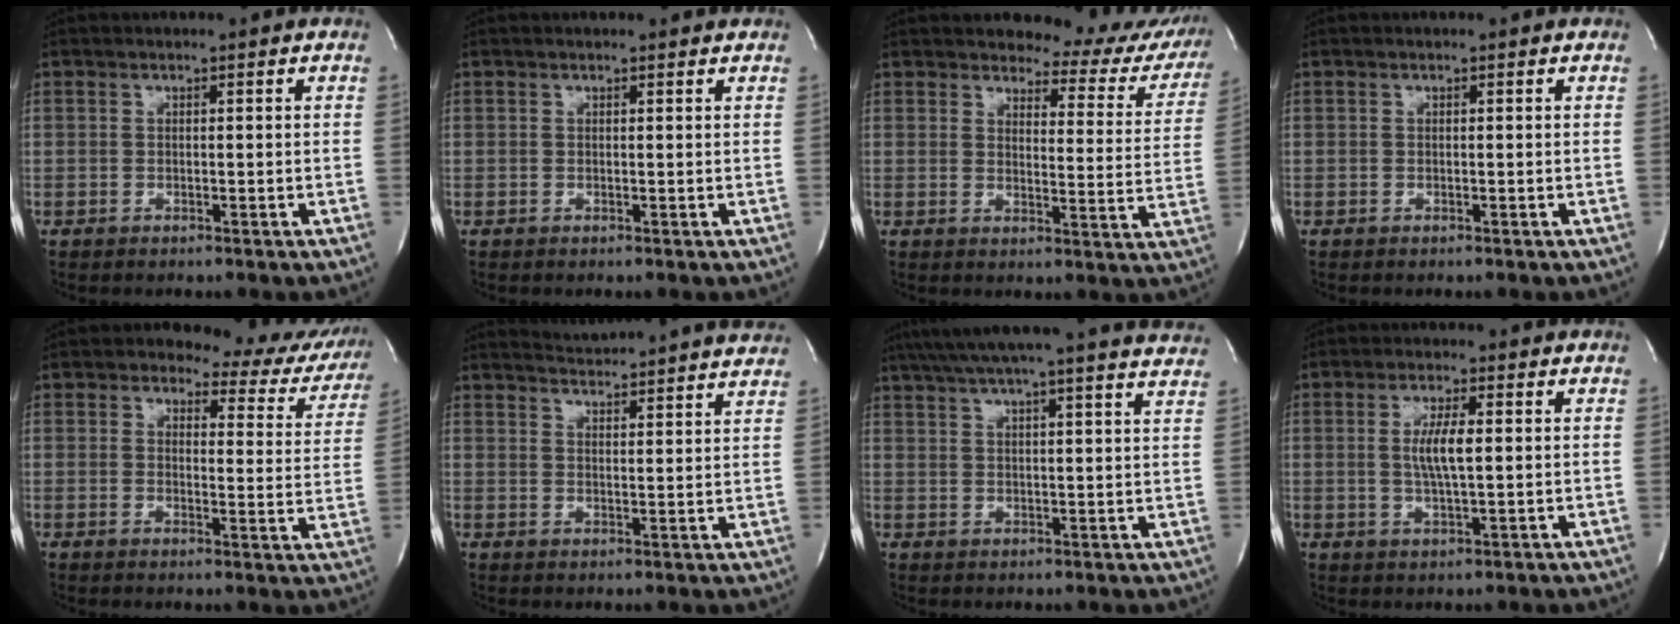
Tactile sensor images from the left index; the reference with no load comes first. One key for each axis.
{"total": 1.7, "fx": 1.7, "fy": 0.3, "fz": 0.3, "tx": -0.013, "ty": 0.005, "tz": 0.014}
{"total": 14.2, "fx": 13.2, "fy": 4.3, "fz": 2.9, "tx": -0.001, "ty": -0.056, "tz": 0.123}
{"total": 0.0}
{"total": 12.3, "fx": 10.8, "fy": 4.9, "fz": 3.4, "tx": -0.008, "ty": -0.027, "tz": 0.094}
{"total": 17.3, "fx": 16.8, "fy": 0.0, "fz": 4.2, "tx": -0.070, "ty": -0.042, "tz": 0.208}
{"total": 25.8, "fx": 23.3, "fy": 0.5, "fz": 11.1, "tx": -0.187, "ty": -0.018, "tz": 0.292}
{"total": 5.0, "fx": 0.5, "fy": 0.7, "fz": 5.0, "tx": -0.099, "ty": -0.003, "tz": 0.009}